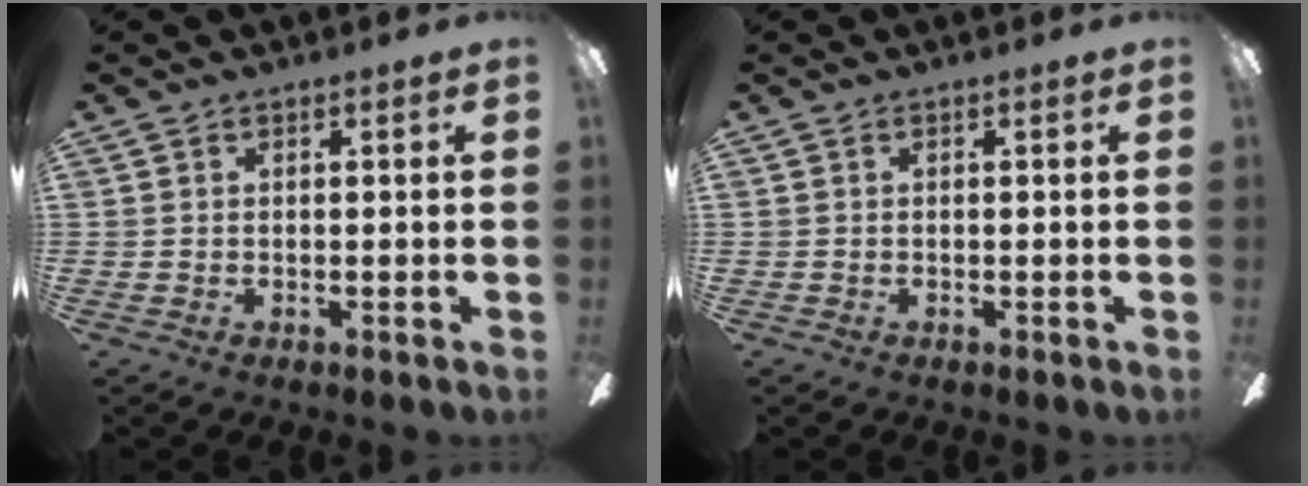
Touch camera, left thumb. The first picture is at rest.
{"total": 0.0}